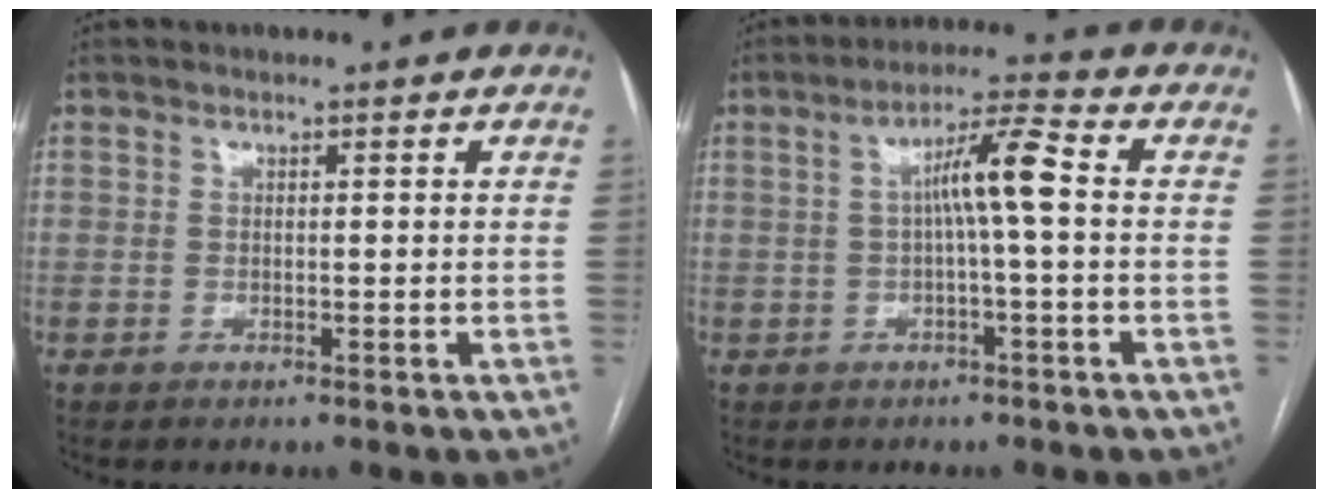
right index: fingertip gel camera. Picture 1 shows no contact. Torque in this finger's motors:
{"motor_torque": [0.74, 0.17, 0.22, 0.09]}